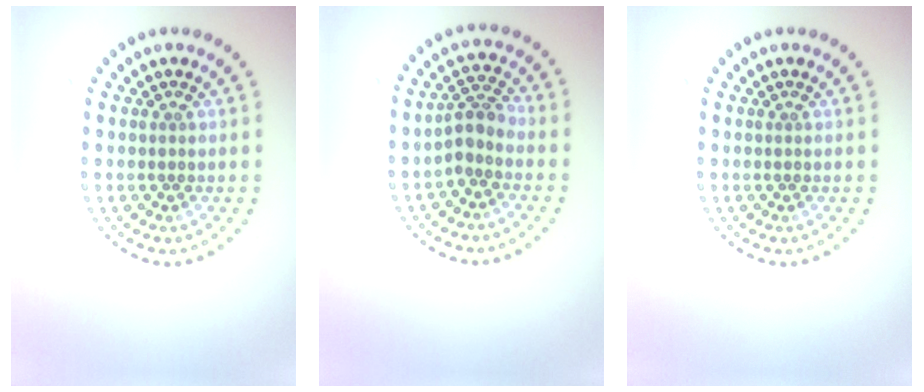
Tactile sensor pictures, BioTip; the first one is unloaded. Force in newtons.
{"total": 2.5, "press": 1.9, "slide": 1.6}
{"total": 0.0}